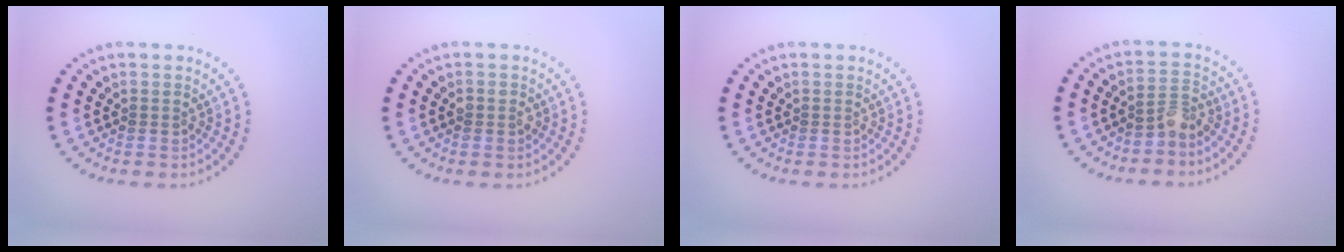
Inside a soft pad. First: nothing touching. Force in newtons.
{"total": 1.1, "press": 1.1, "slide": 0.2}
{"total": 0.0}
{"total": 2.0, "press": 1.5, "slide": 1.3}